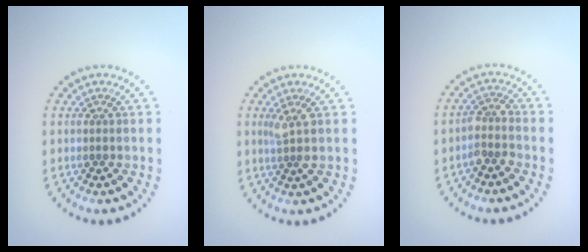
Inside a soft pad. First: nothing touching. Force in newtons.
{"total": 1.6, "press": 1.3, "slide": 1.0}
{"total": 2.0, "press": 1.6, "slide": 1.2}